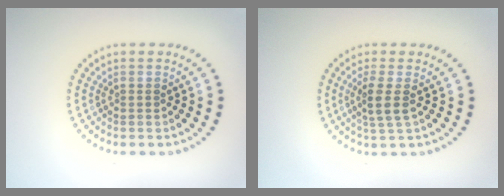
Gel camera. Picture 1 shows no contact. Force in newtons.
{"total": 2.3, "press": 1.9, "slide": 1.4}